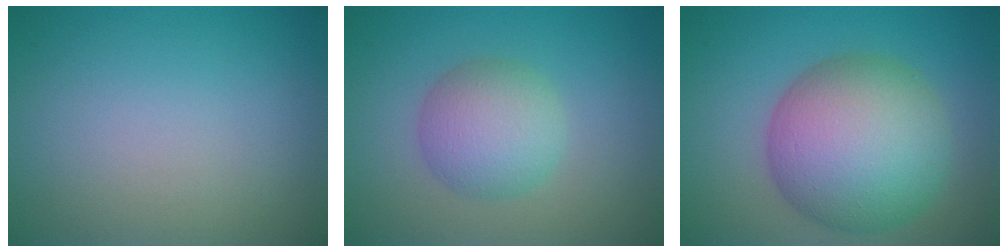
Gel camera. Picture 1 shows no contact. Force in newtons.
{"total": 4.5, "press": 4.5, "slide": 0.1}
{"total": 11.3, "press": 11.2, "slide": 0.4}